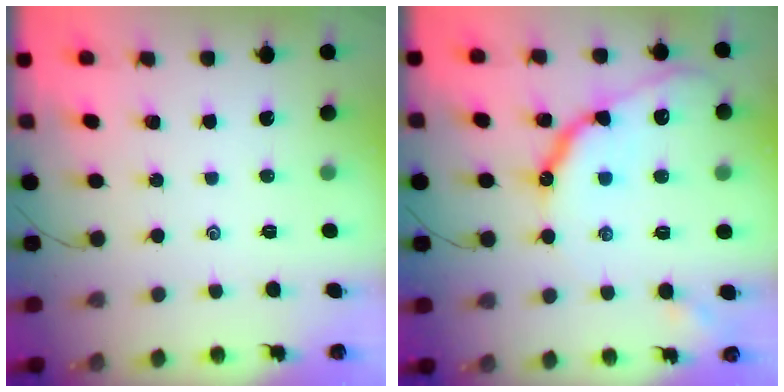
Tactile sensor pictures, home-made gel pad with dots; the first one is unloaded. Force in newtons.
{"total": 13.1, "press": 13.1, "slide": 0.7}